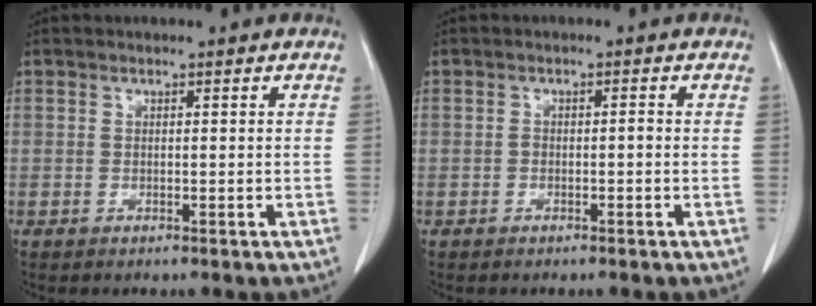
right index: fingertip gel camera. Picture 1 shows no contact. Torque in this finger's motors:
{"motor_torque": [0.09, -0.05, 0.01, 0.02]}